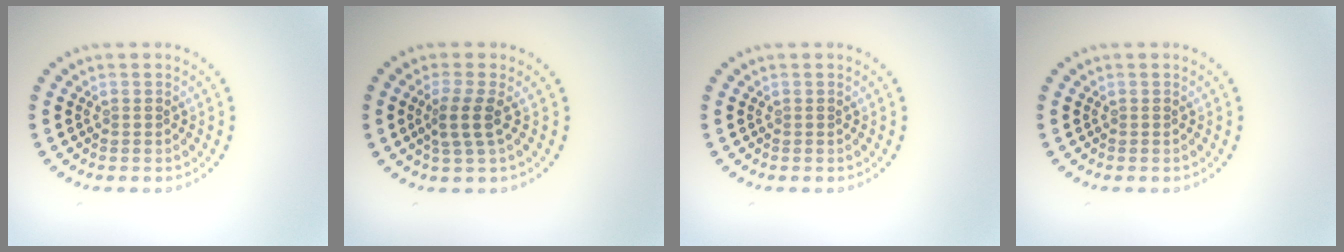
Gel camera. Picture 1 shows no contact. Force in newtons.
{"total": 2.2, "press": 1.8, "slide": 1.3}
{"total": 0.0}
{"total": 0.0}